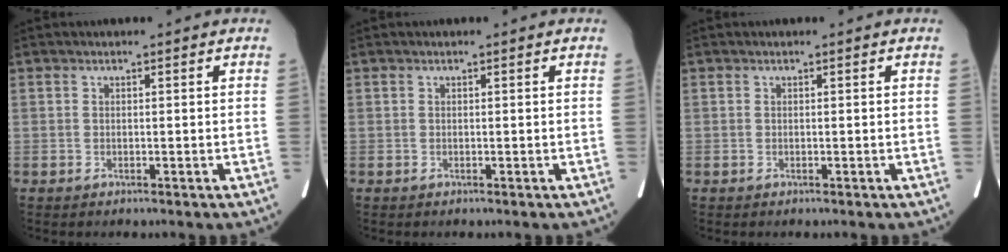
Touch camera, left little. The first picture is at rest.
{"total": 0.0}
{"total": 0.0}